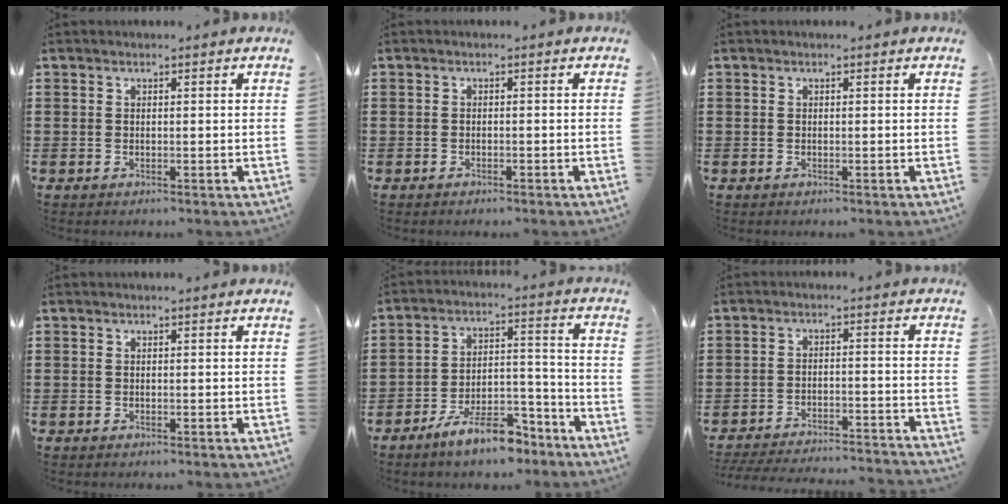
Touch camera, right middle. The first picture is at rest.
{"total": 0.6, "force": [-0.6, 0.0, 0.1], "torque": [-0.004, -0.002, -0.011]}
{"total": 0.0}
{"total": 0.0}
{"total": 9.4, "force": [-7.6, 2.5, 4.9], "torque": [-0.084, 0.025, -0.141]}
{"total": 4.7, "force": [-4.6, -0.2, 1.0], "torque": [-0.023, -0.004, -0.094]}